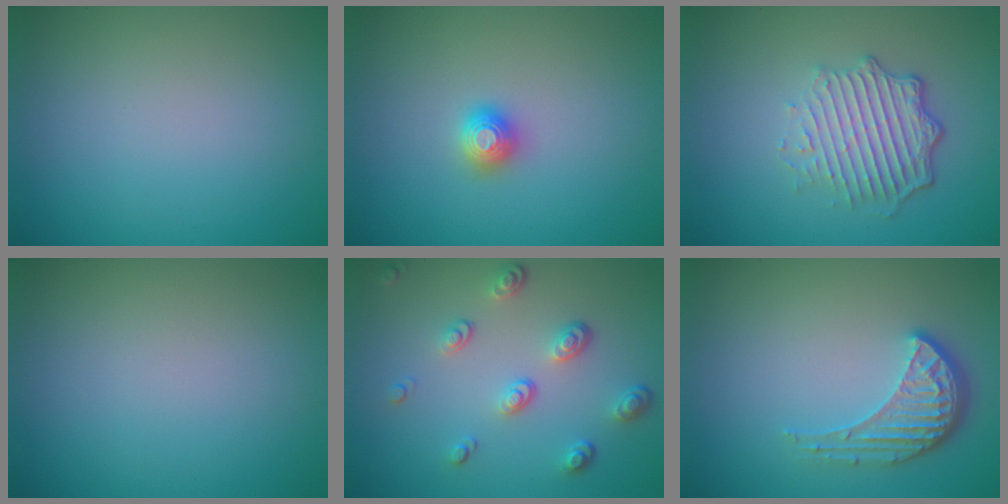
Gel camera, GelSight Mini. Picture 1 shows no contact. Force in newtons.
{"total": 1.3, "press": 1.3, "slide": 0.2}
{"total": 5.0, "press": 3.5, "slide": 3.5}
{"total": 0.0}
{"total": 3.5, "press": 2.5, "slide": 2.4}
{"total": 4.1, "press": 3.1, "slide": 2.7}